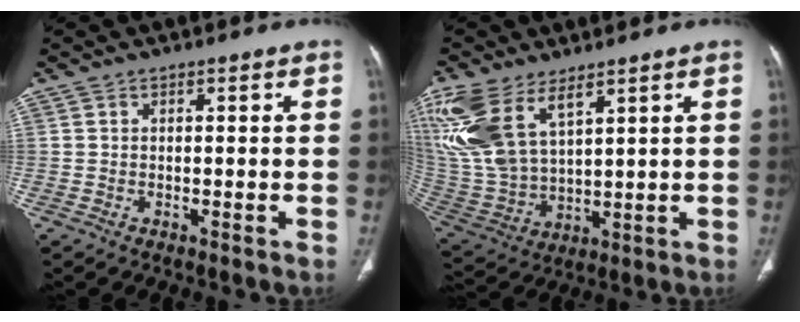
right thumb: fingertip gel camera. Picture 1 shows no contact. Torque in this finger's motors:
{"motor_torque": [-0.65, 1.34, 1.37, 1.41, 0.22]}